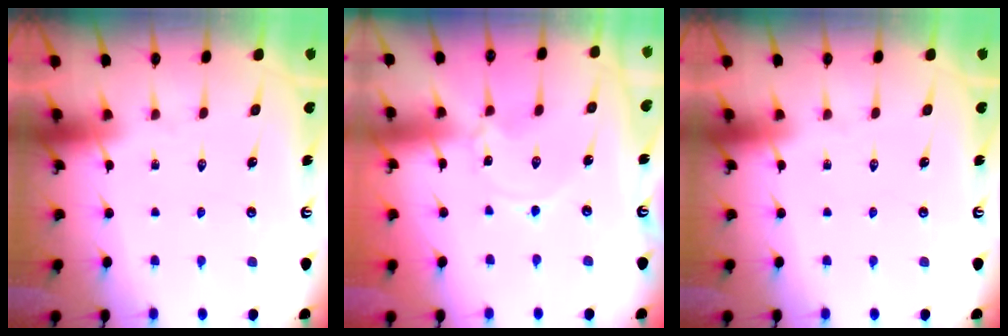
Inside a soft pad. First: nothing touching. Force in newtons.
{"total": 0.0}
{"total": 0.0}